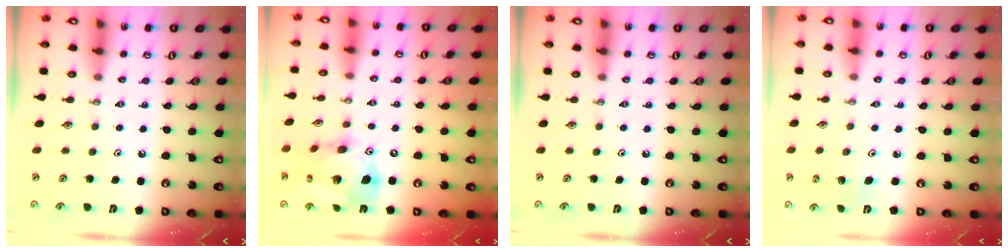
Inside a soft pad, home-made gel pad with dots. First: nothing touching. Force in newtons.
{"total": 18.2, "press": 18.1, "slide": 2.3}
{"total": 0.0}
{"total": 3.0, "press": 2.9, "slide": 0.9}